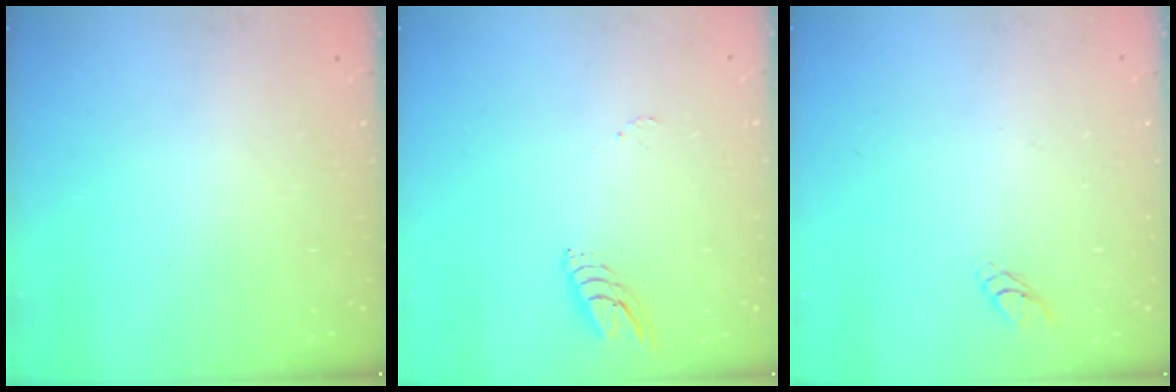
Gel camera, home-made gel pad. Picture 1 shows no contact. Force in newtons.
{"total": 5.9, "press": 5.8, "slide": 0.7}
{"total": 2.8, "press": 2.8, "slide": 0.3}